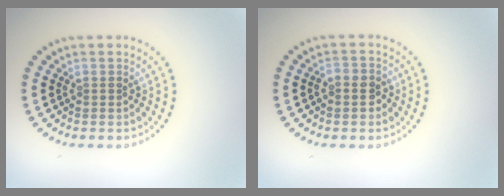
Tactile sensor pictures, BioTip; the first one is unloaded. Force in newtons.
{"total": 1.8, "press": 1.7, "slide": 0.5}